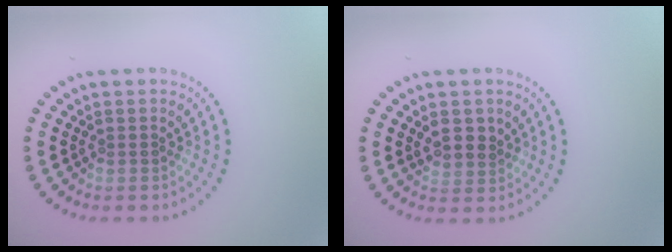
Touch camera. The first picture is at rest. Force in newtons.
{"total": 2.4, "press": 2.2, "slide": 0.8}